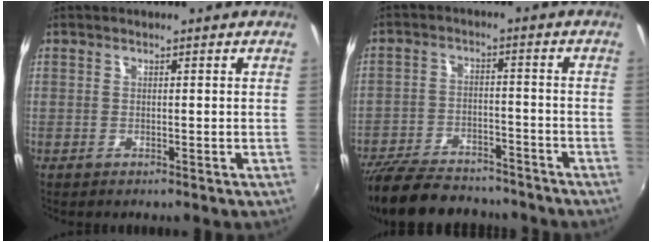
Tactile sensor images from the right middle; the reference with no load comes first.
{"total": 18.7, "force": [-15.7, 6.5, 7.8], "torque": [-0.178, -0.013, -0.239]}